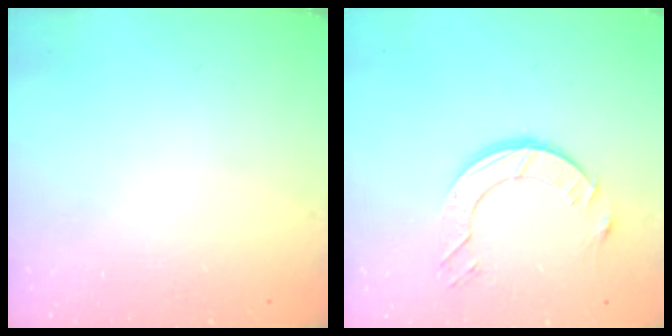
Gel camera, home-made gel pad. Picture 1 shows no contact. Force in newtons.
{"total": 9.5, "press": 9.5, "slide": 1.0}